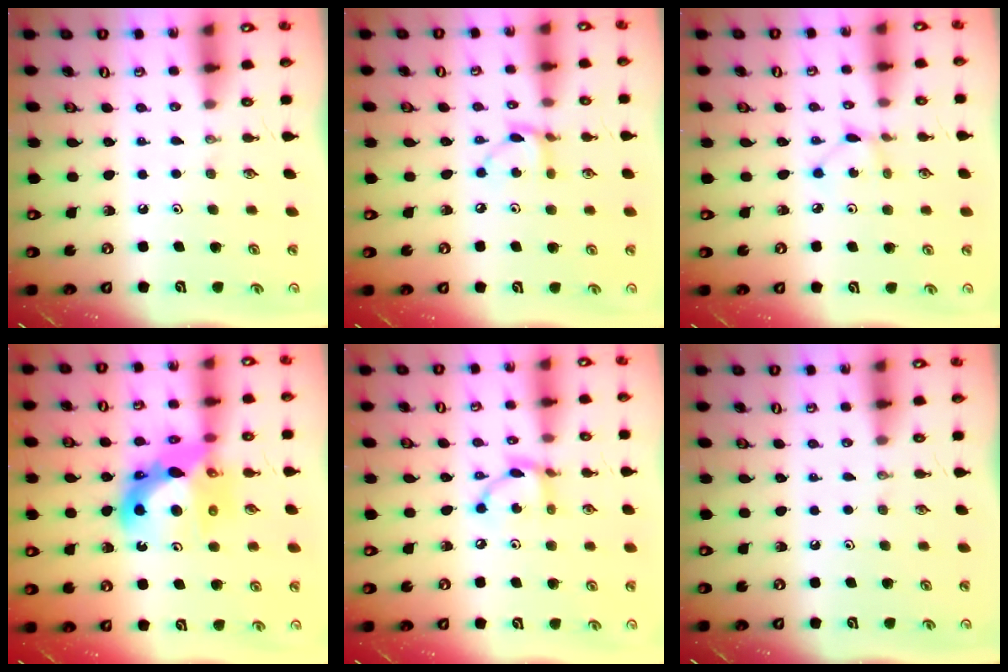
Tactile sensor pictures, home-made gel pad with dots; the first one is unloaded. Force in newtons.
{"total": 6.0, "press": 6.0, "slide": 0.2}
{"total": 2.0, "press": 2.0, "slide": 0.3}
{"total": 14.5, "press": 14.4, "slide": 1.7}
{"total": 8.0, "press": 8.0, "slide": 0.3}
{"total": 0.0}